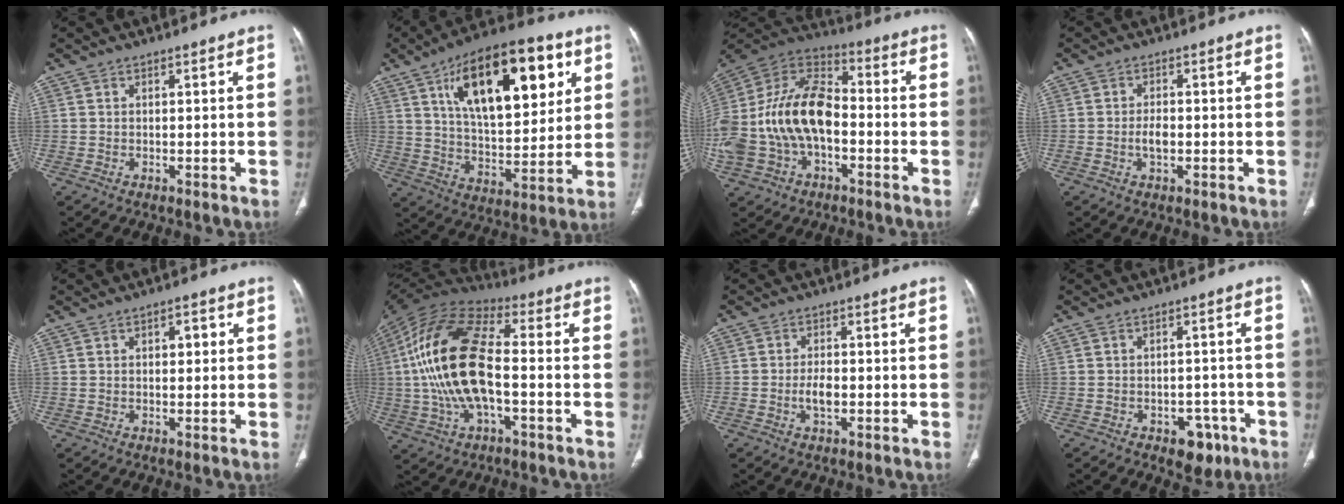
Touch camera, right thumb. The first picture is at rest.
{"total": 24.9, "force": [10.1, 11.3, 19.7], "torque": [-0.275, -0.021, 0.167]}
{"total": 23.2, "force": [-3.3, 14.7, 17.6], "torque": [-0.358, 0.042, -0.059]}
{"total": 2.7, "force": [-0.6, 1.5, 2.2], "torque": [-0.040, 0.003, -0.011]}
{"total": 2.8, "force": [0.8, 1.5, 2.2], "torque": [-0.025, 0.002, 0.011]}
{"total": 21.4, "force": [-1.4, 10.5, 18.5], "torque": [-0.376, 0.025, -0.029]}
{"total": 3.3, "force": [-0.8, 1.7, 2.8], "torque": [-0.050, 0.004, -0.014]}
{"total": 6.0, "force": [-3.2, 3.9, 3.3], "torque": [-0.014, 0.019, -0.038]}